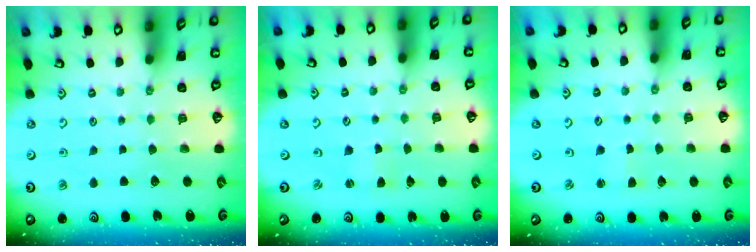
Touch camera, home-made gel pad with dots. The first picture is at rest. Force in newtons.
{"total": 1.8, "press": 1.7, "slide": 0.3}
{"total": 1.9, "press": 1.8, "slide": 0.4}